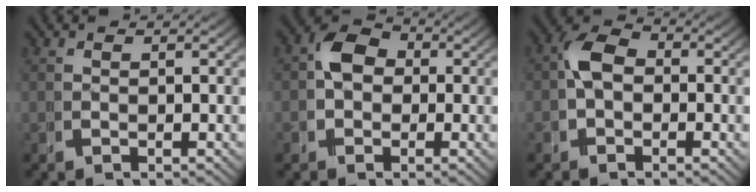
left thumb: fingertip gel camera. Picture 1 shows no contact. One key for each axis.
{"total": 5.8, "fx": 0.6, "fy": 4.6, "fz": 3.4, "tx": -0.053, "ty": 0.007, "tz": 0.000}
{"total": 4.4, "fx": -0.1, "fy": 3.3, "fz": 2.9, "tx": -0.047, "ty": 0.003, "tz": -0.011}